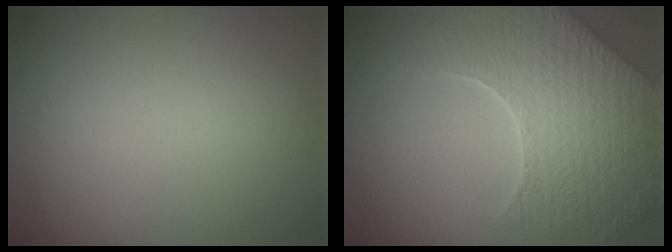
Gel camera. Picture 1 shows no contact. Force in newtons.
{"total": 8.6, "press": 6.3, "slide": 5.9}